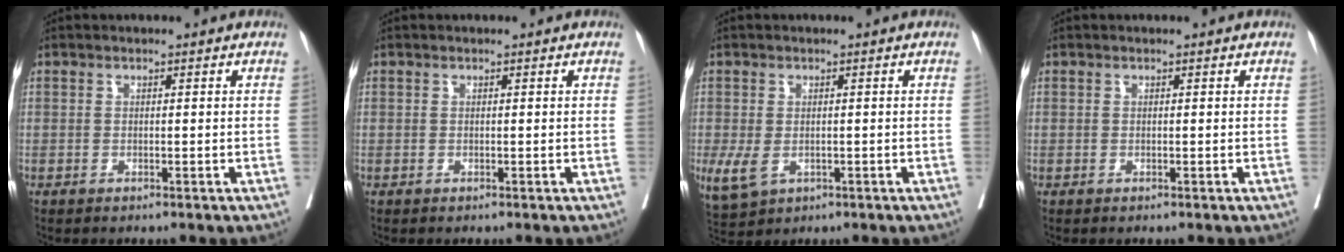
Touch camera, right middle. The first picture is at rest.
{"total": 0.0}
{"total": 5.0, "force": [-1.4, 3.2, 3.6], "torque": [-0.078, -0.010, -0.014]}
{"total": 0.0}